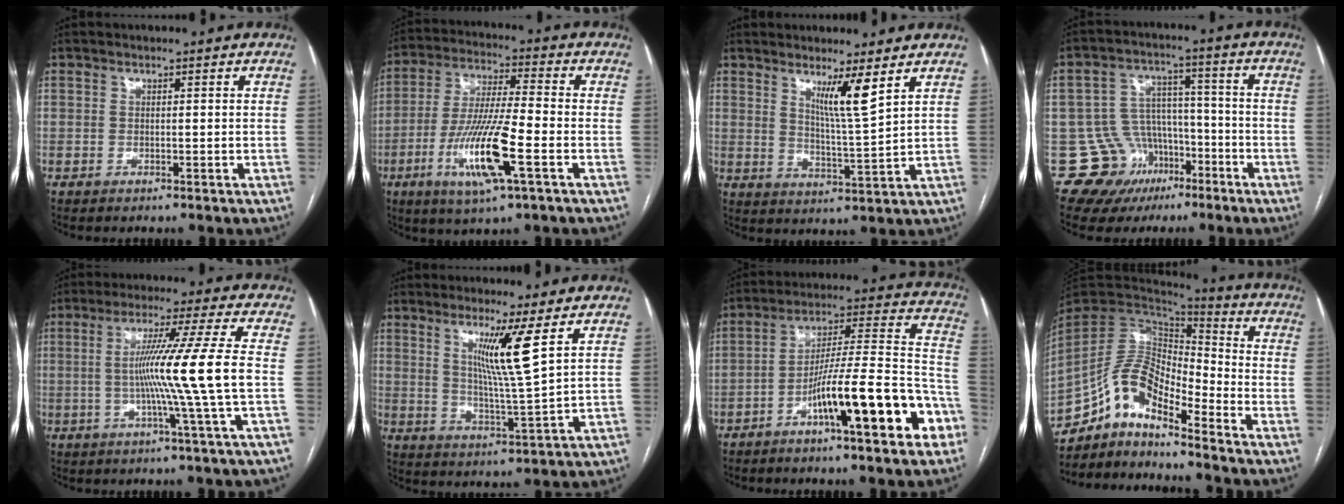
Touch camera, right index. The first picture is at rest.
{"total": 13.9, "force": [-4.9, 1.1, 12.9], "torque": [-0.259, -0.016, -0.090]}
{"total": 6.1, "force": [3.7, -0.9, 4.7], "torque": [-0.080, -0.023, 0.064]}
{"total": 11.8, "force": [-5.9, 10.1, 1.5], "torque": [-0.021, 0.070, -0.078]}
{"total": 13.0, "force": [-1.4, -3.4, 12.5], "torque": [-0.211, -0.004, -0.024]}
{"total": 8.4, "force": [3.8, -1.6, 7.3], "torque": [-0.126, -0.022, 0.070]}
{"total": 17.6, "force": [-8.4, 2.2, 15.2], "torque": [-0.216, 0.024, -0.126]}
{"total": 12.2, "force": [-9.6, 3.5, 6.7], "torque": [-0.128, 0.036, -0.180]}